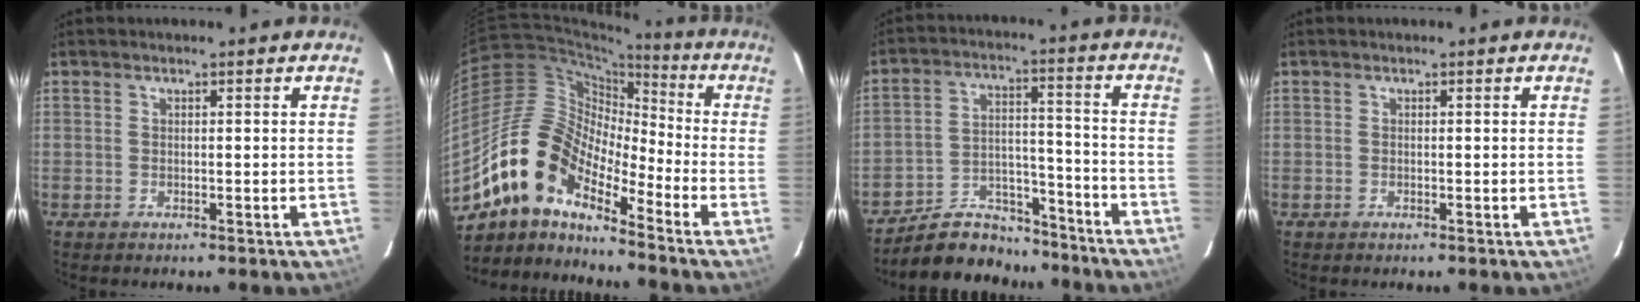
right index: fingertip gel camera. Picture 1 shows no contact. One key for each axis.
{"total": 13.8, "fx": -10.1, "fy": 5.2, "fz": 7.7, "tx": -0.127, "ty": 0.011, "tz": -0.210}
{"total": 13.1, "fx": -11.7, "fy": 5.3, "fz": 2.8, "tx": -0.067, "ty": 0.034, "tz": -0.179}
{"total": 0.0}